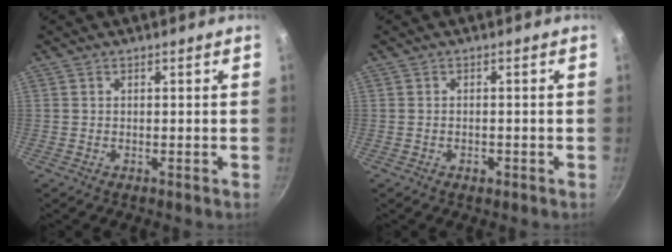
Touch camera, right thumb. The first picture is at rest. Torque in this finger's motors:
{"motor_torque": [-0.23, 0.06, -0.30, 0.17, 0.05]}